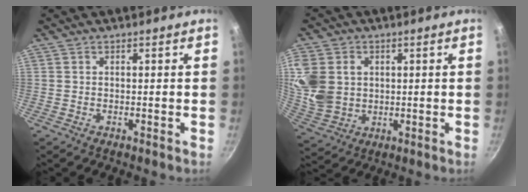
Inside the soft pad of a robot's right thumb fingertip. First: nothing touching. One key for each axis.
{"total": 13.2, "fx": 1.9, "fy": 10.8, "fz": 7.3, "tx": -0.149, "ty": -0.011, "tz": 0.046}